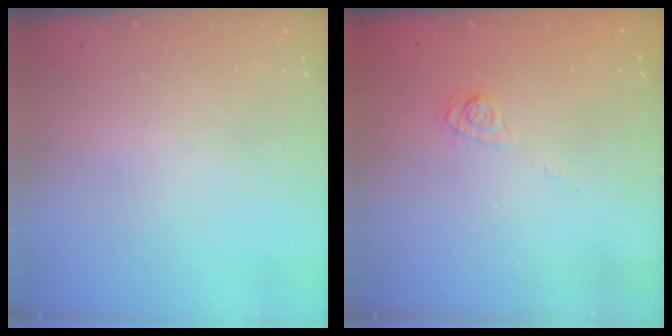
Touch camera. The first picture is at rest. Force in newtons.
{"total": 4.9, "press": 4.7, "slide": 1.6}